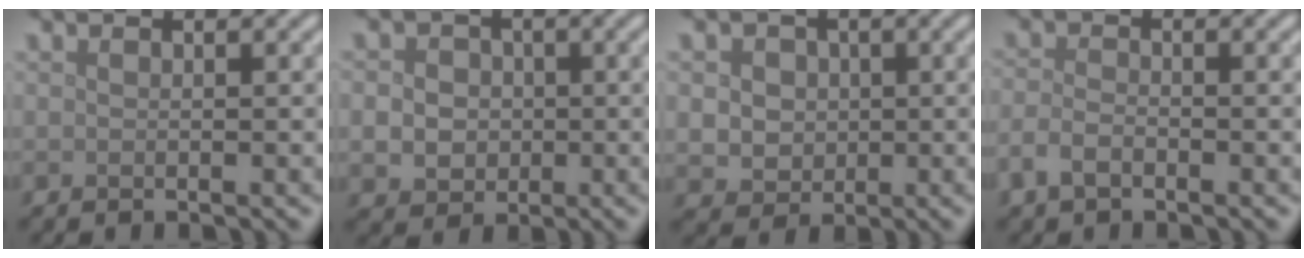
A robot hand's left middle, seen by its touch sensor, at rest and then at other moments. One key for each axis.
{"total": 5.4, "fx": -0.1, "fy": 4.8, "fz": 2.5, "tx": -0.031, "ty": 0.024, "tz": -0.024}
{"total": 5.0, "fx": 0.8, "fy": 4.3, "fz": 2.4, "tx": -0.036, "ty": 0.018, "tz": 0.003}
{"total": 2.1, "fx": -1.3, "fy": 1.0, "fz": 1.3, "tx": -0.030, "ty": 0.000, "tz": -0.032}